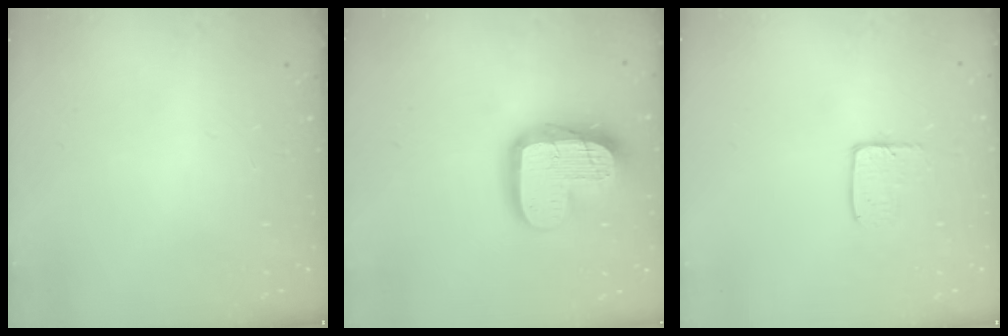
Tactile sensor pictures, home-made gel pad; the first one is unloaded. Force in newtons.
{"total": 18.1, "press": 18.0, "slide": 1.5}
{"total": 4.0, "press": 4.0, "slide": 0.4}